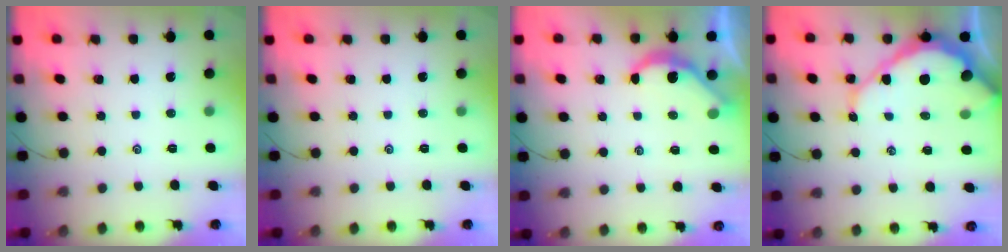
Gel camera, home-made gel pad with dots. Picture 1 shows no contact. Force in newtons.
{"total": 0.0}
{"total": 5.7, "press": 5.7, "slide": 0.2}
{"total": 11.4, "press": 11.3, "slide": 1.1}